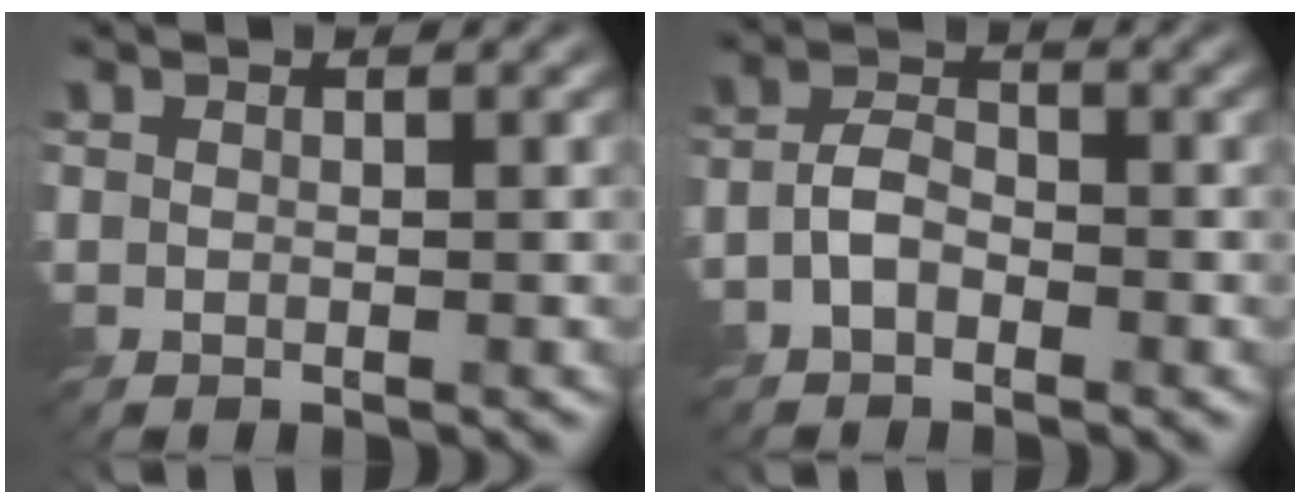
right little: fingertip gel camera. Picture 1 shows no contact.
{"total": 2.7, "force": [-1.5, 1.6, 1.6], "torque": [-0.031, 0.009, -0.036]}